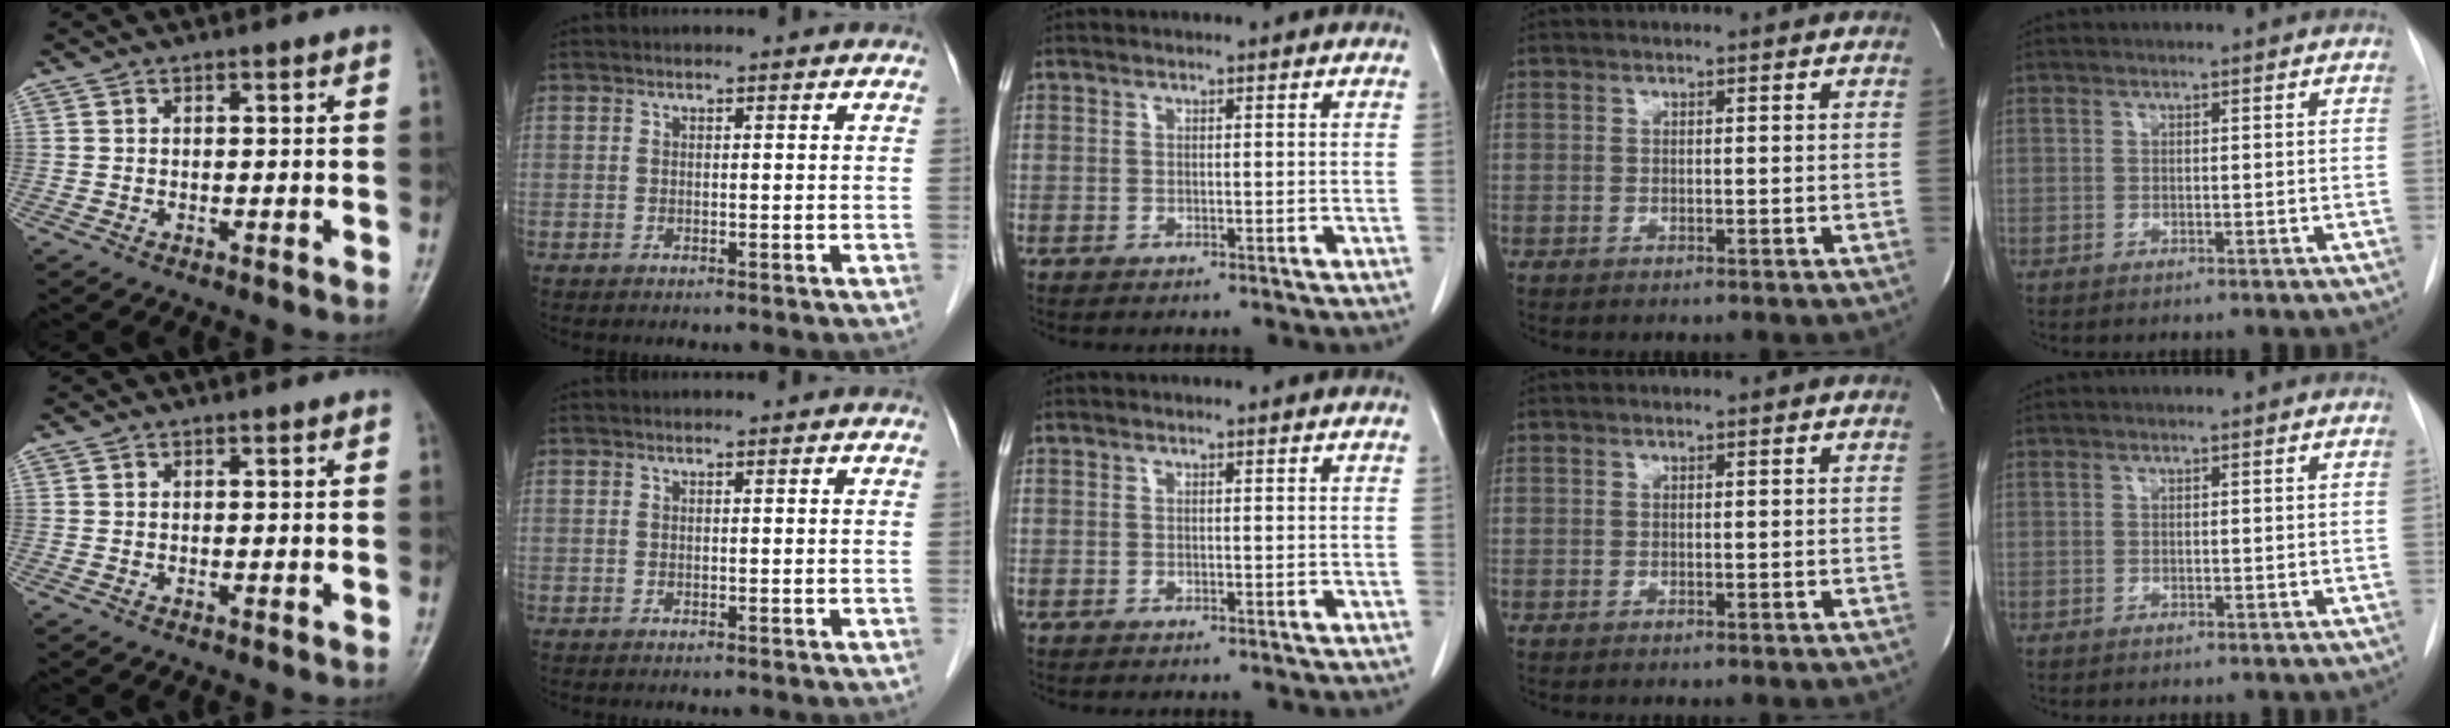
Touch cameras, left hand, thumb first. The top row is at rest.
{}